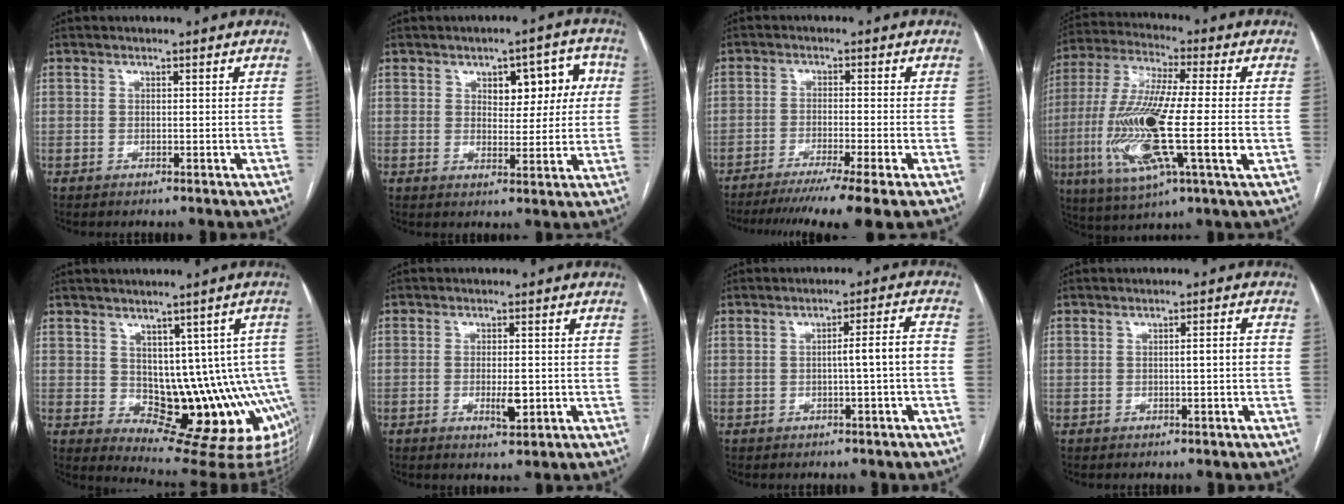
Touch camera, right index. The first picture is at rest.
{"total": 7.6, "force": [2.3, 3.9, 6.2], "torque": [-0.064, 0.024, 0.034]}
{"total": 11.9, "force": [-9.2, -1.7, 7.4], "torque": [-0.104, -0.033, -0.141]}
{"total": 19.1, "force": [-3.4, 1.9, 18.7], "torque": [-0.386, -0.018, -0.059]}
{"total": 12.7, "force": [-0.8, 6.9, 10.6], "torque": [-0.104, 0.015, 0.007]}
{"total": 3.4, "force": [-0.8, 1.0, 3.1], "torque": [-0.056, -0.001, -0.005]}
{"total": 4.4, "force": [-1.0, -0.4, 4.2], "torque": [-0.059, 0.013, -0.013]}
{"total": 2.0, "force": [-0.4, 0.0, 2.0], "torque": [-0.027, 0.003, -0.005]}